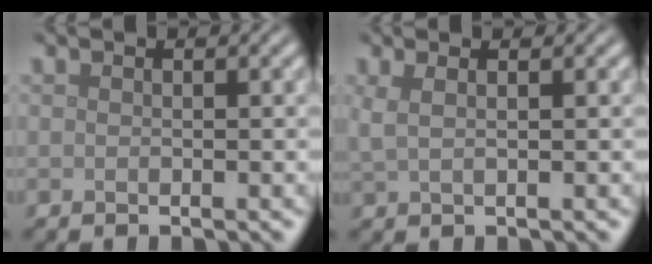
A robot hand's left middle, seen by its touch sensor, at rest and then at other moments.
{"total": 1.8, "force": [0.8, 0.7, 1.4], "torque": [-0.023, 0.002, 0.015]}